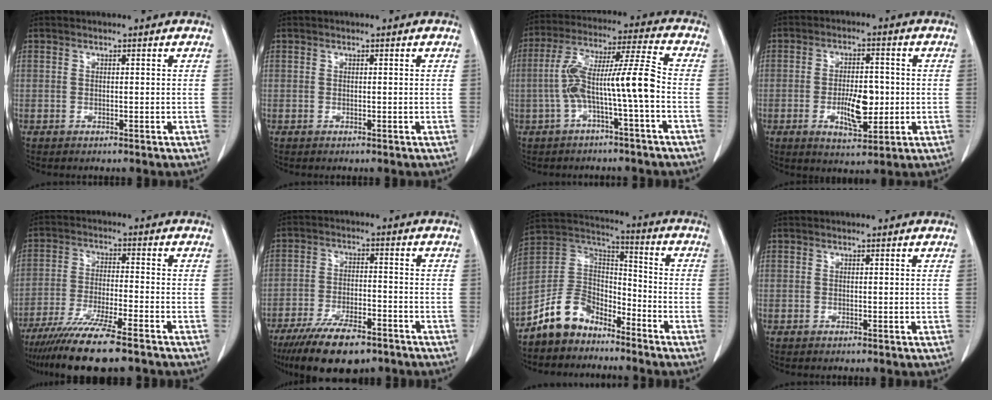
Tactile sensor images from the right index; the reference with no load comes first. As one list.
[{"total": 0.0}, {"total": 11.2, "force": [-2.4, 0.0, 10.9], "torque": [-0.206, 0.036, -0.044]}, {"total": 7.4, "force": [-1.3, 2.9, 6.7], "torque": [-0.116, -0.002, -0.016]}, {"total": 13.8, "force": [-10.8, 0.8, 8.6], "torque": [-0.153, -0.039, -0.179]}, {"total": 11.8, "force": [-8.4, 3.8, 7.3], "torque": [-0.123, -0.014, -0.141]}, {"total": 10.2, "force": [-7.5, 6.1, 3.2], "torque": [-0.072, 0.040, -0.148]}, {"total": 0.0}]